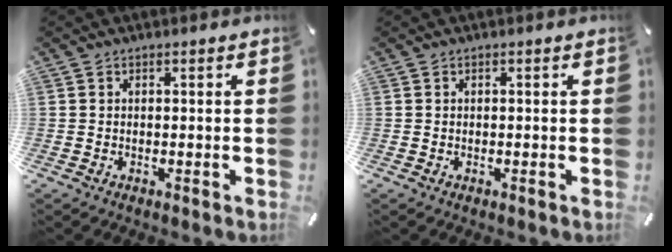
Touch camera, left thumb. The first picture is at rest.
{"total": 0.0}